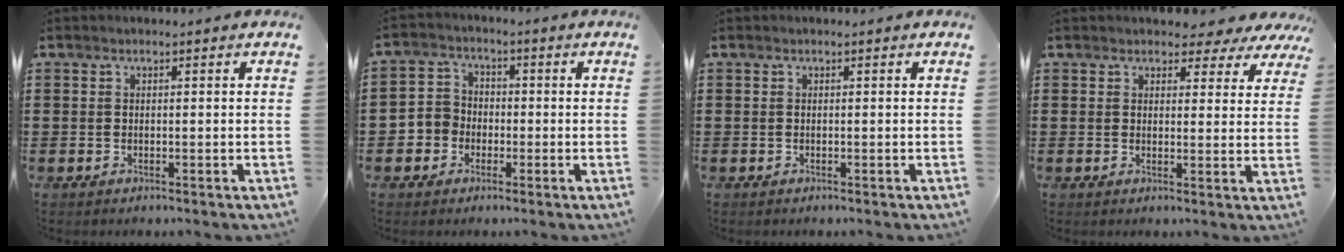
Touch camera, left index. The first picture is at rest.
{"total": 4.0, "force": [-1.8, 3.6, 0.5], "torque": [-0.032, 0.007, -0.042]}
{"total": 0.0}
{"total": 3.1, "force": [2.6, 1.6, 0.8], "torque": [-0.013, -0.008, 0.043]}